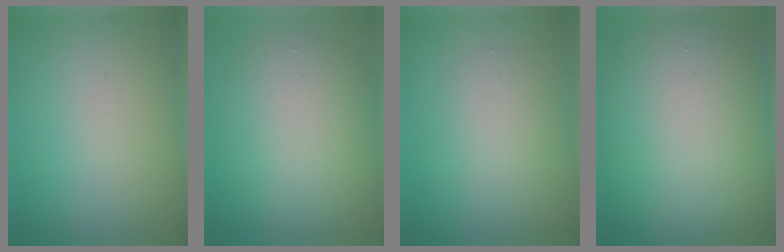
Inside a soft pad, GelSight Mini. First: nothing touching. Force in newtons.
{"total": 5.9, "press": 5.9, "slide": 0.5}
{"total": 2.5, "press": 2.5, "slide": 0.2}
{"total": 12.6, "press": 12.6, "slide": 0.6}